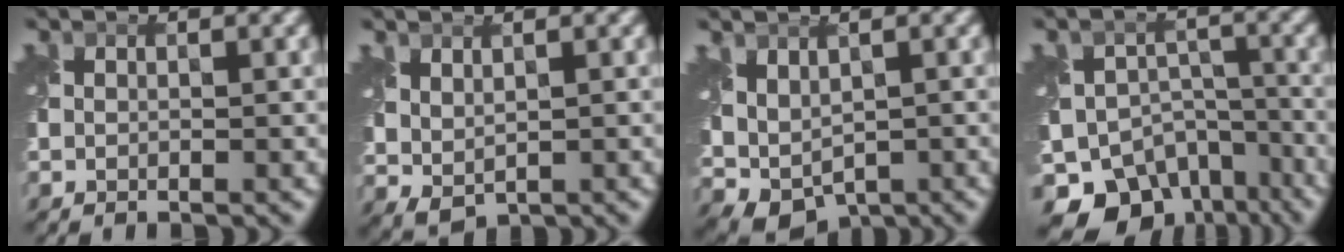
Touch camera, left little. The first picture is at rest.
{"total": 2.1, "force": [1.0, 1.2, 1.4], "torque": [-0.033, -0.002, 0.027]}
{"total": 5.0, "force": [0.8, 3.3, 3.6], "torque": [-0.074, -0.014, 0.027]}
{"total": 12.5, "force": [-9.0, 7.4, 4.5], "torque": [-0.068, -0.010, -0.125]}